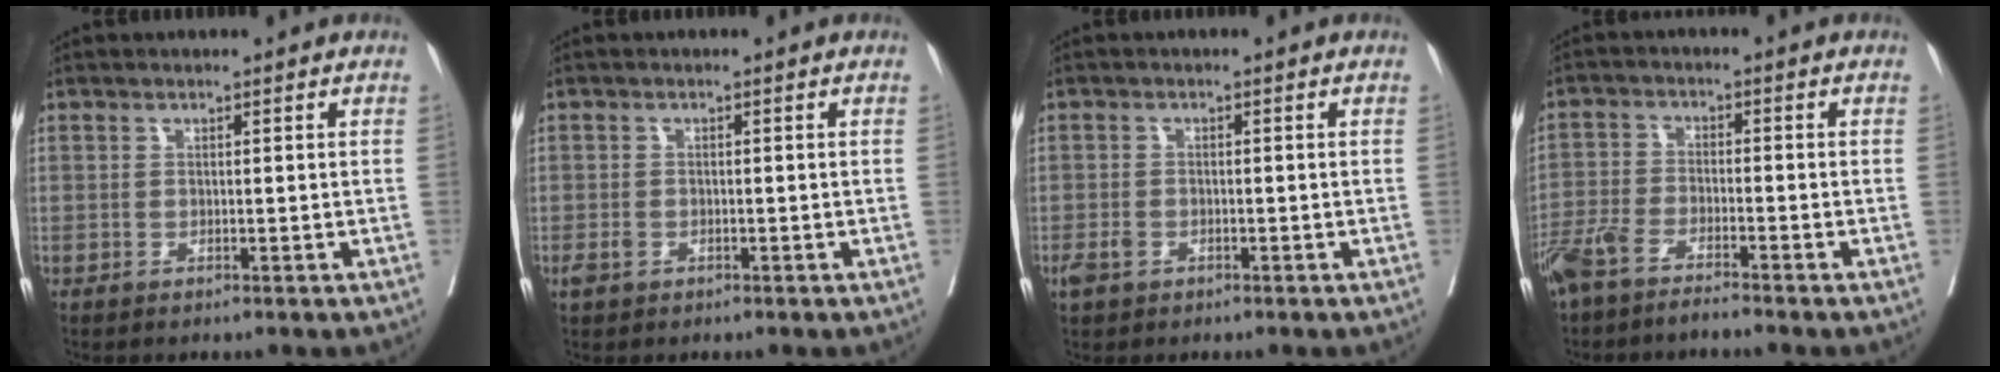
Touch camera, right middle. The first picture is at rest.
{"total": 1.5, "force": [-0.7, 1.0, 0.8], "torque": [-0.016, 0.002, -0.011]}
{"total": 2.1, "force": [-1.1, 1.4, 1.1], "torque": [-0.023, 0.002, -0.017]}
{"total": 5.8, "force": [-4.8, 0.8, 3.2], "torque": [-0.063, -0.008, -0.095]}